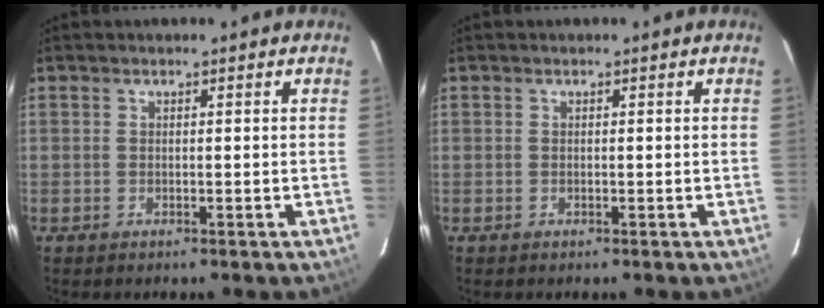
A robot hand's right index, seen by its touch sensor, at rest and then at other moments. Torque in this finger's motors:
{"motor_torque": [0.00, 0.00, 0.00, -0.01]}